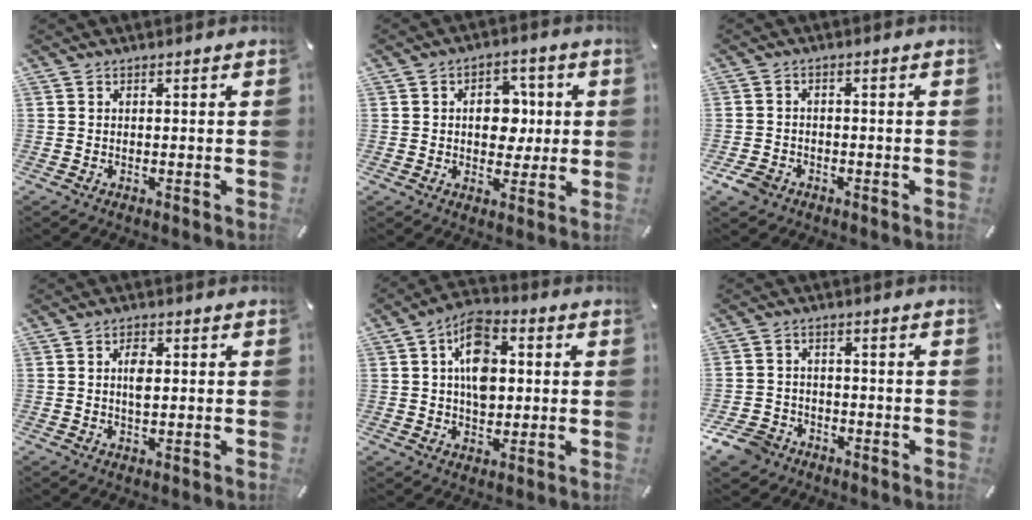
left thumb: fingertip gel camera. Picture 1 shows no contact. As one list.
[{"total": 9.3, "force": [0.7, 6.9, 6.2], "torque": [-0.078, 0.004, 0.008]}, {"total": 3.8, "force": [-2.4, 2.7, 1.4], "torque": [-0.041, 0.006, -0.051]}, {"total": 3.6, "force": [0.4, 1.9, 3.0], "torque": [-0.047, 0.000, 0.003]}, {"total": 10.9, "force": [1.6, 7.6, 7.7], "torque": [-0.122, 0.008, 0.030]}, {"total": 6.1, "force": [-4.2, 4.2, 1.6], "torque": [-0.052, 0.018, -0.087]}]